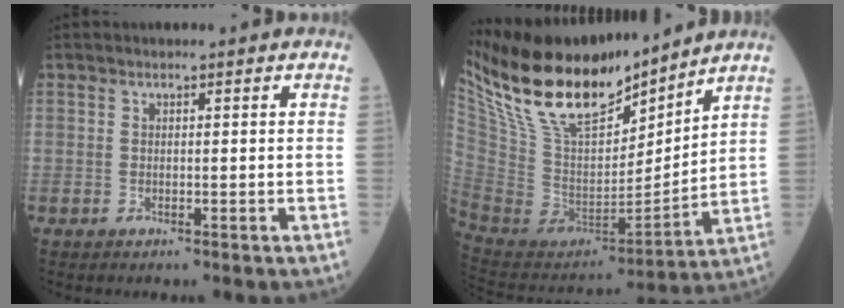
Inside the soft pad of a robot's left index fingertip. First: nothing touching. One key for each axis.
{"total": 21.7, "fx": 17.4, "fy": 6.0, "fz": 11.7, "tx": -0.235, "ty": 0.009, "tz": 0.325}